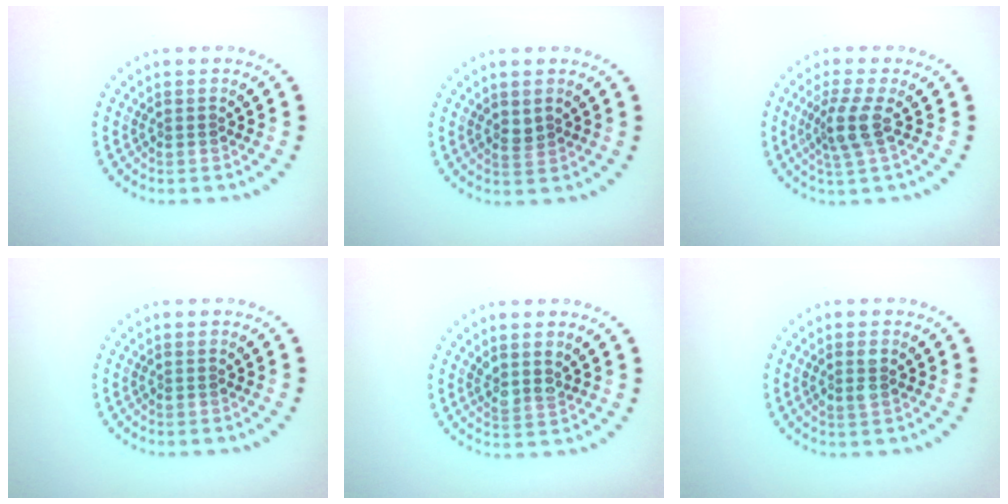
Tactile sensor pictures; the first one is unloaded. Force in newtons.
{"total": 0.9, "press": 0.8, "slide": 0.3}
{"total": 2.7, "press": 2.0, "slide": 1.8}
{"total": 0.0}
{"total": 1.7, "press": 1.4, "slide": 0.9}
{"total": 1.5, "press": 1.5, "slide": 0.3}